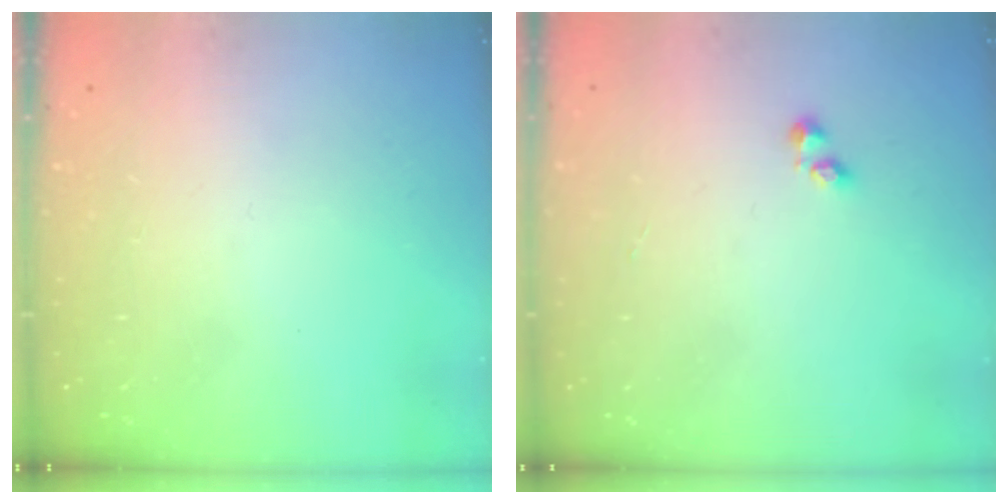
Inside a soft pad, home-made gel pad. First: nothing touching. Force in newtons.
{"total": 1.6, "press": 1.5, "slide": 0.4}